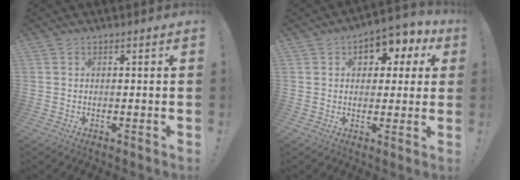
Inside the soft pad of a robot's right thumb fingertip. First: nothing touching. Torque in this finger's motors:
{"motor_torque": [0.70, 2.06, 0.20, -0.06, 0.00]}